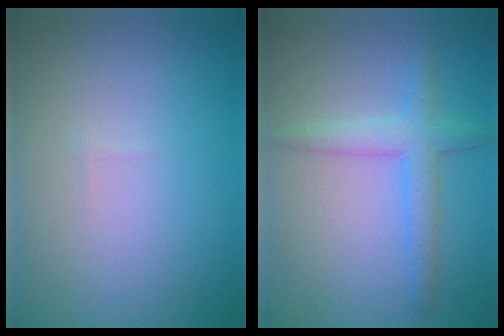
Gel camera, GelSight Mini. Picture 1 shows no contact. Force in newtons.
{"total": 3.0, "press": 3.0, "slide": 0.1}